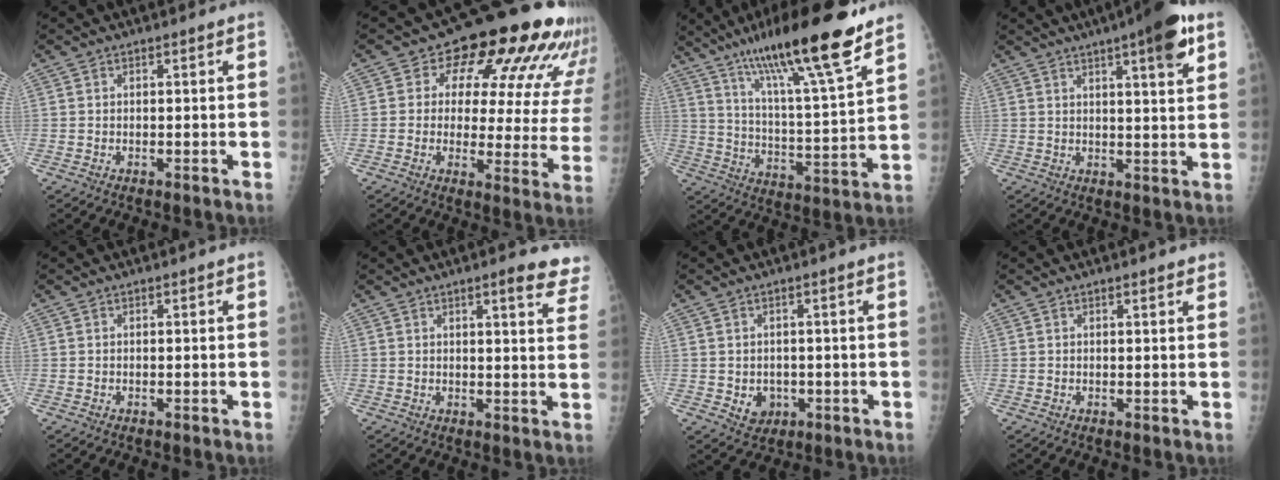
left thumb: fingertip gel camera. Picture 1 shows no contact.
{"total": 20.6, "force": [12.0, 9.7, 13.7], "torque": [-0.132, -0.042, 0.135]}
{"total": 21.8, "force": [14.9, 2.4, 15.7], "torque": [-0.248, -0.059, 0.250]}
{"total": 10.5, "force": [5.6, 1.8, 8.6], "torque": [-0.113, -0.017, 0.074]}
{"total": 0.0}
{"total": 8.8, "force": [6.6, 1.8, 5.6], "torque": [-0.042, -0.025, 0.063]}
{"total": 3.9, "force": [-0.7, 3.3, 1.9], "torque": [-0.013, 0.000, 0.003]}
{"total": 1.5, "force": [1.2, 0.4, 0.9], "torque": [-0.008, -0.002, 0.015]}